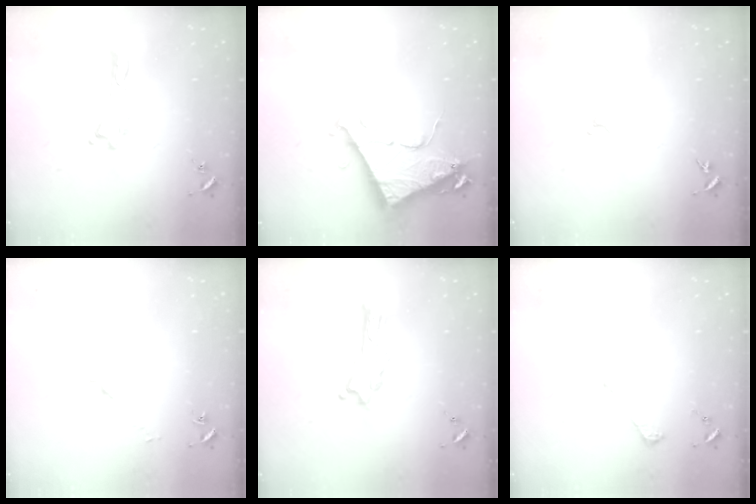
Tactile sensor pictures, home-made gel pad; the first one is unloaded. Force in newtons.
{"total": 7.9, "press": 7.9, "slide": 0.9}
{"total": 0.0}
{"total": 2.6, "press": 2.6, "slide": 0.3}
{"total": 1.3, "press": 1.3, "slide": 0.3}
{"total": 2.5, "press": 2.5, "slide": 0.2}